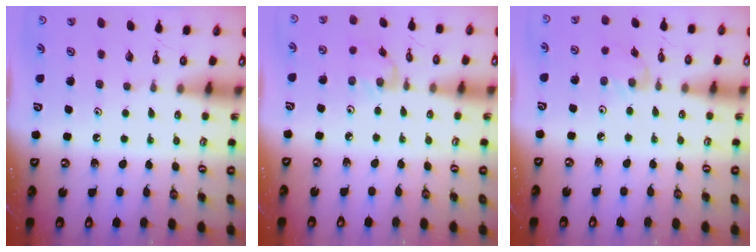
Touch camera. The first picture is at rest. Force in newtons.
{"total": 1.5, "press": 1.5, "slide": 0.3}
{"total": 2.1, "press": 2.1, "slide": 0.4}